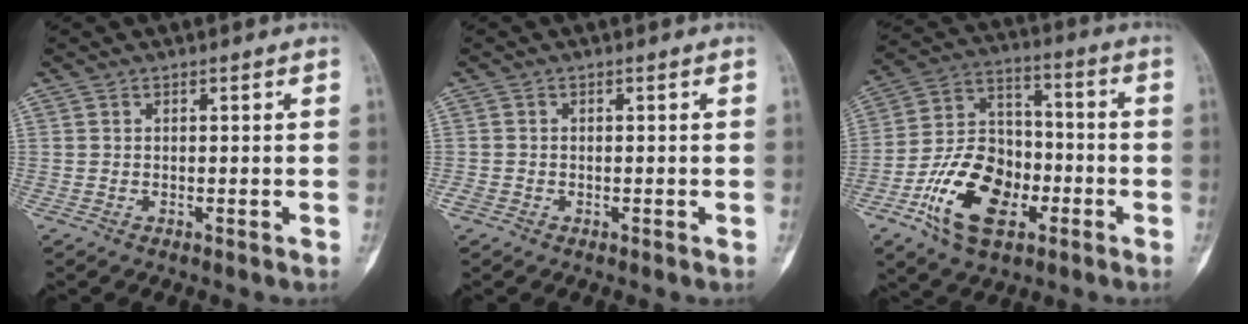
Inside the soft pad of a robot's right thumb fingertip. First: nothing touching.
{"total": 1.2, "force": [-0.6, 1.0, 0.4], "torque": [-0.007, 0.002, -0.016]}
{"total": 16.9, "force": [-6.8, 10.6, 11.2], "torque": [-0.176, 0.045, -0.123]}